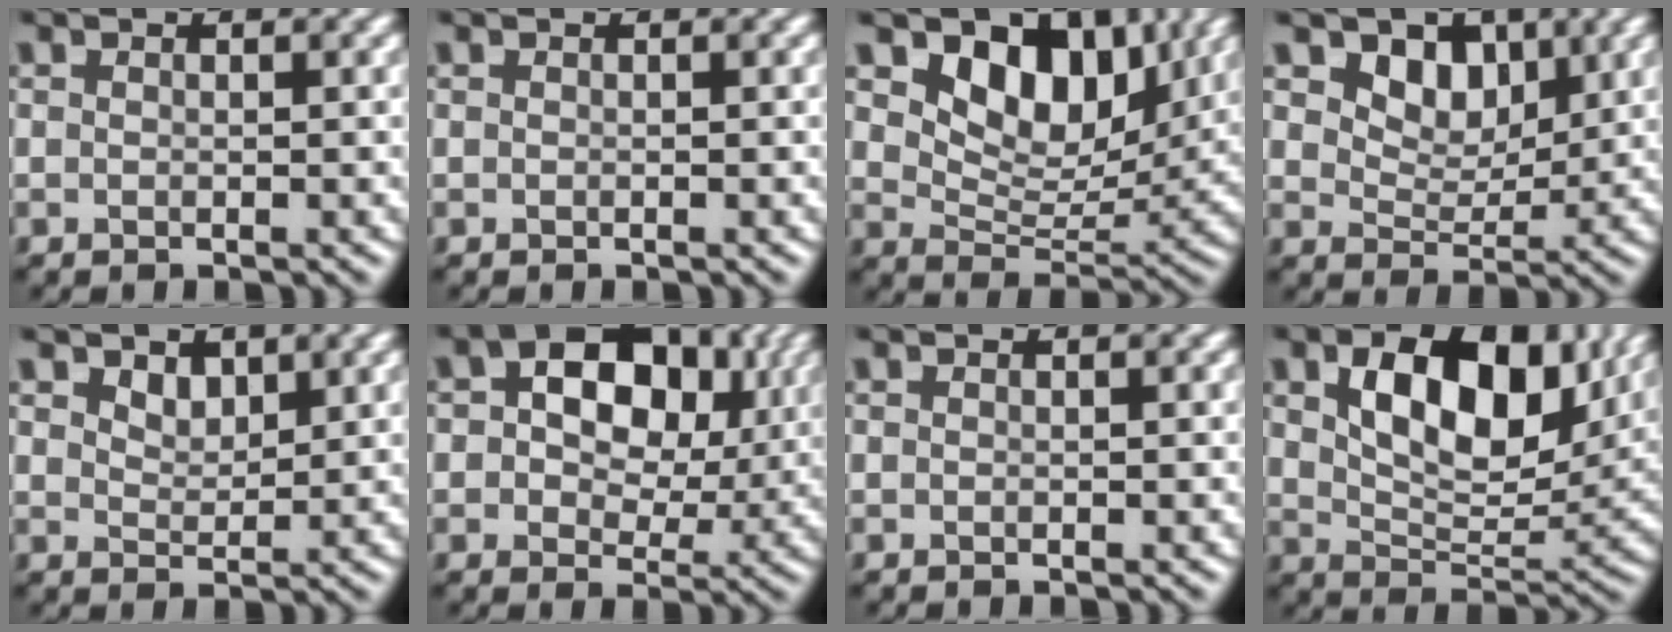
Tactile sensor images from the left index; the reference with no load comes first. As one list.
[{"total": 0.0}, {"total": 8.7, "force": [4.4, 5.3, 5.2], "torque": [-0.078, -0.015, 0.069]}, {"total": 4.8, "force": [2.6, 3.2, 2.4], "torque": [-0.046, -0.024, 0.047]}, {"total": 1.8, "force": [1.2, 1.0, 0.7], "torque": [-0.018, -0.004, 0.021]}, {"total": 11.1, "force": [2.6, 7.8, 7.4], "torque": [-0.093, 0.036, 0.025]}, {"total": 0.0}, {"total": 10.1, "force": [3.7, 5.7, 7.5], "torque": [-0.119, -0.004, 0.064]}]